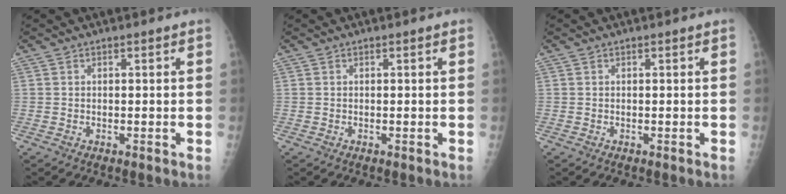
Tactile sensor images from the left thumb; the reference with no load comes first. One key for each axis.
{"total": 0.0}
{"total": 0.0}